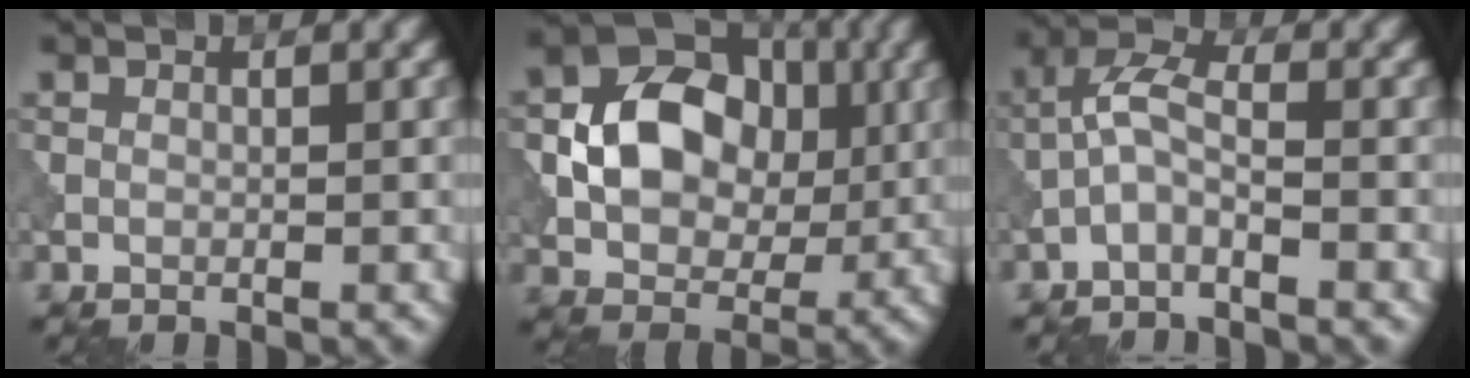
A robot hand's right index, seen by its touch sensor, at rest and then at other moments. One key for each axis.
{"total": 9.1, "fx": 0.3, "fy": 6.9, "fz": 5.9, "tx": -0.099, "ty": 0.002, "tz": -0.001}
{"total": 3.0, "fx": -1.2, "fy": 1.0, "fz": 2.5, "tx": -0.056, "ty": 0.012, "tz": -0.036}